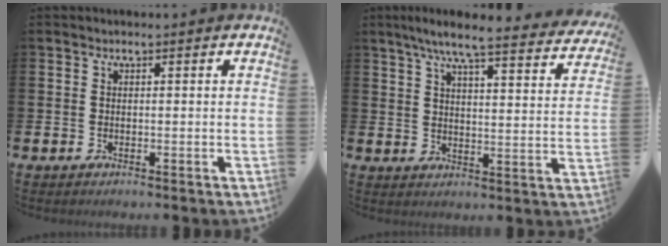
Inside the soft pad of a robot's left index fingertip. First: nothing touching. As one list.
[{"total": 7.3, "force": [6.5, 0.5, 3.4], "torque": [-0.072, -0.041, 0.107]}]